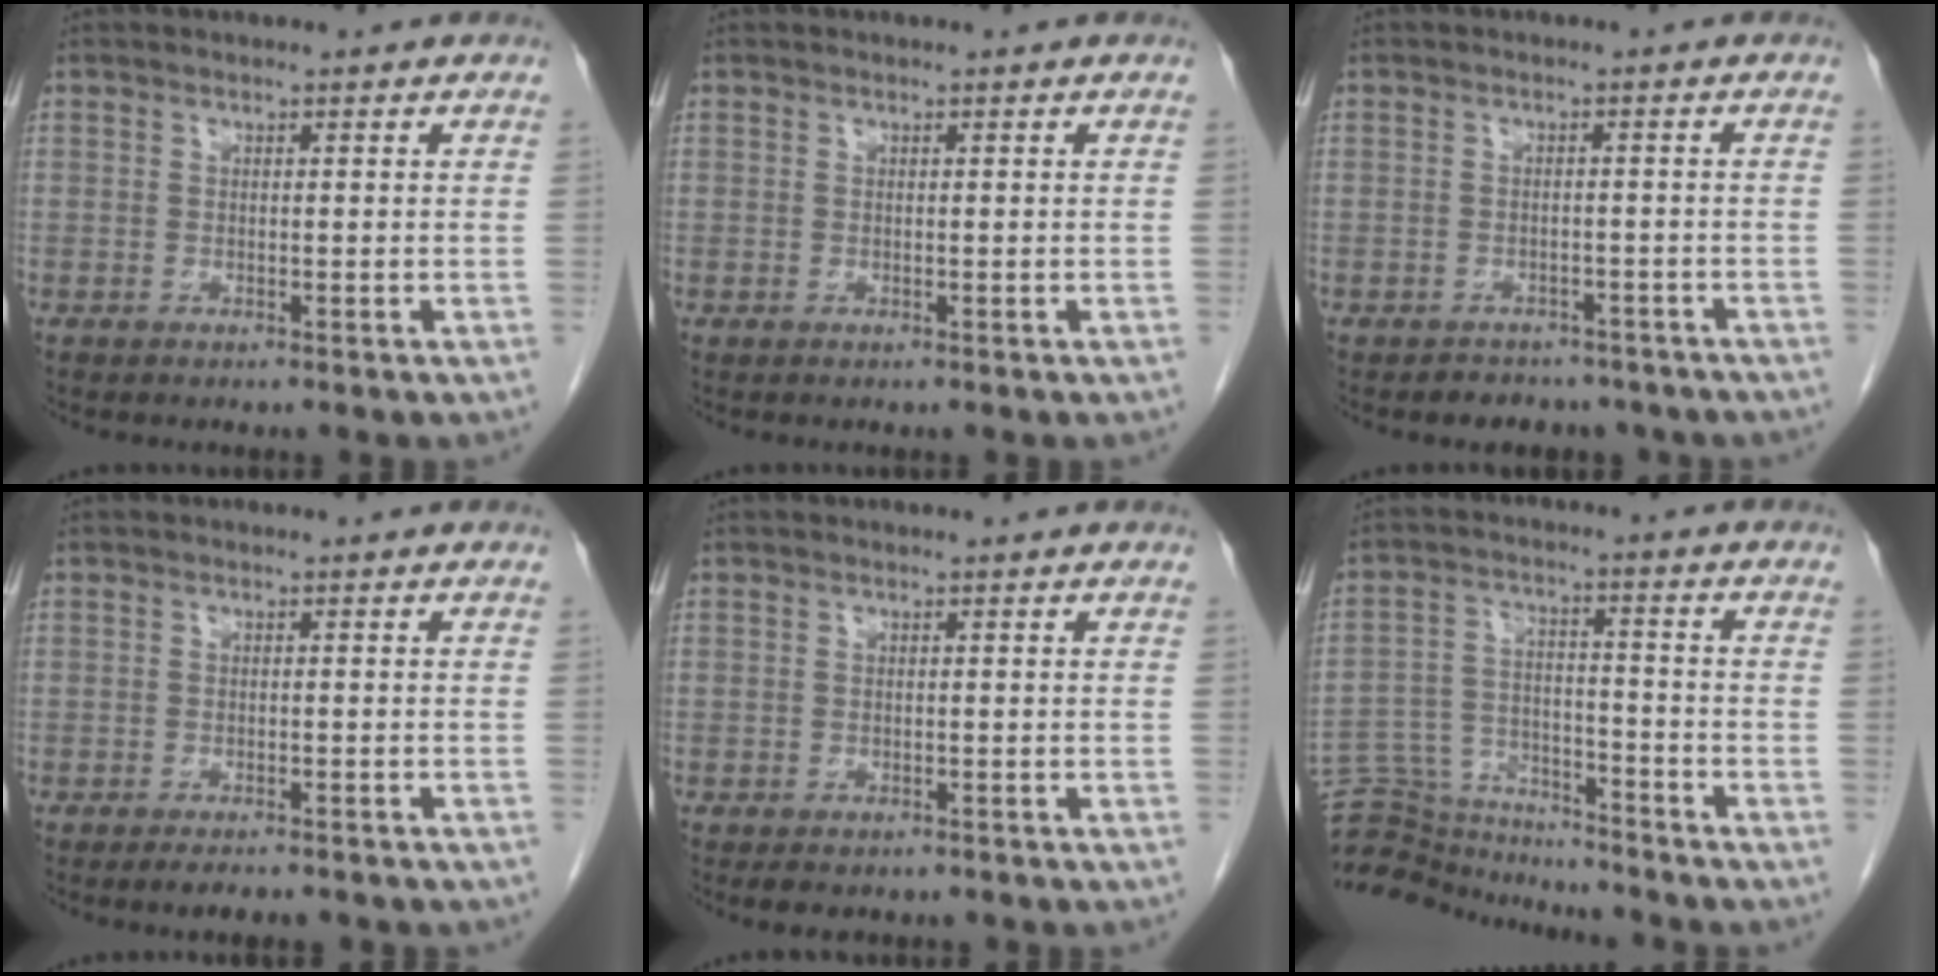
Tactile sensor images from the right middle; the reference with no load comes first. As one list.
[{"total": 0.0}, {"total": 6.9, "force": [-5.9, 3.5, 1.2], "torque": [-0.009, 0.007, -0.061]}, {"total": 5.9, "force": [-5.0, 1.2, 2.9], "torque": [-0.031, -0.006, -0.062]}, {"total": 3.8, "force": [-3.1, 1.7, 1.6], "torque": [-0.019, -0.004, -0.036]}, {"total": 12.8, "force": [-12.6, 1.9, 1.2], "torque": [-0.021, 0.033, -0.207]}]